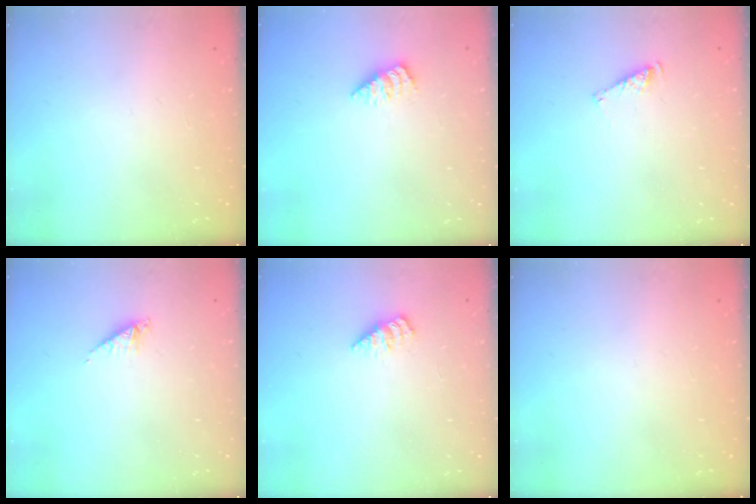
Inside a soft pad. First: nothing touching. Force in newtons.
{"total": 1.7, "press": 1.7, "slide": 0.2}
{"total": 4.3, "press": 4.2, "slide": 0.3}
{"total": 3.8, "press": 3.8, "slide": 0.5}
{"total": 1.6, "press": 1.6, "slide": 0.3}
{"total": 0.0}